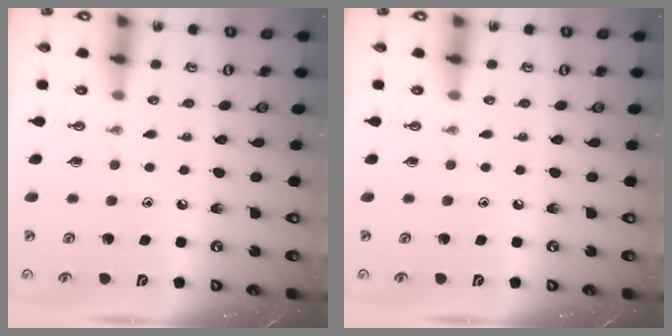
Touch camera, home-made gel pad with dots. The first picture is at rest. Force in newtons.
{"total": 0.0}